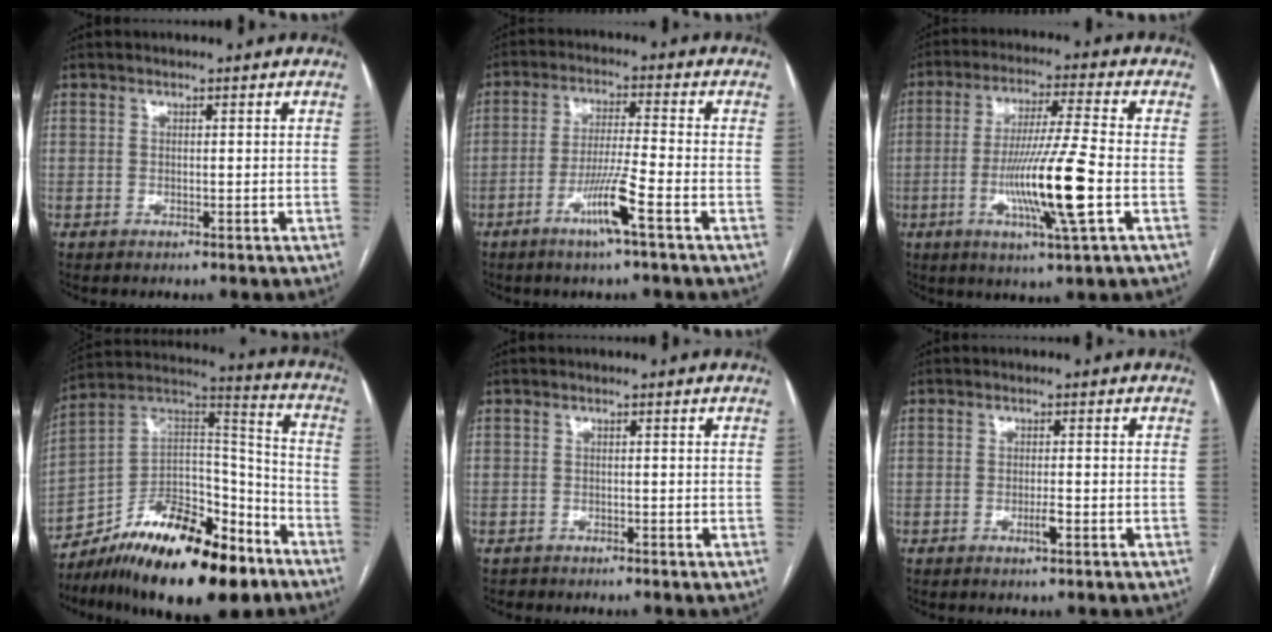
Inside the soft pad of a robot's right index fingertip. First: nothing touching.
{"total": 7.5, "force": [-3.8, -0.7, 6.5], "torque": [-0.122, -0.008, -0.075]}
{"total": 13.0, "force": [-3.3, -0.7, 12.6], "torque": [-0.241, -0.015, -0.063]}
{"total": 23.6, "force": [-15.8, 8.4, 15.4], "torque": [-0.231, 0.032, -0.259]}
{"total": 1.0, "force": [-0.7, 0.6, -0.3], "torque": [0.000, 0.002, -0.018]}
{"total": 1.8, "force": [-0.8, 0.1, 1.6], "torque": [-0.030, -0.002, -0.013]}